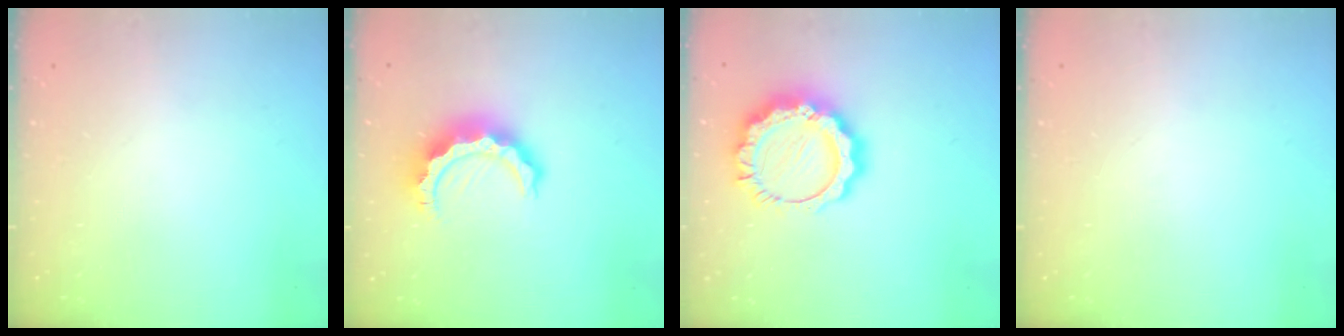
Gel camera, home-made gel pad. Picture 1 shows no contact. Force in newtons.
{"total": 9.4, "press": 9.4, "slide": 1.0}
{"total": 14.6, "press": 14.6, "slide": 1.1}
{"total": 0.0}